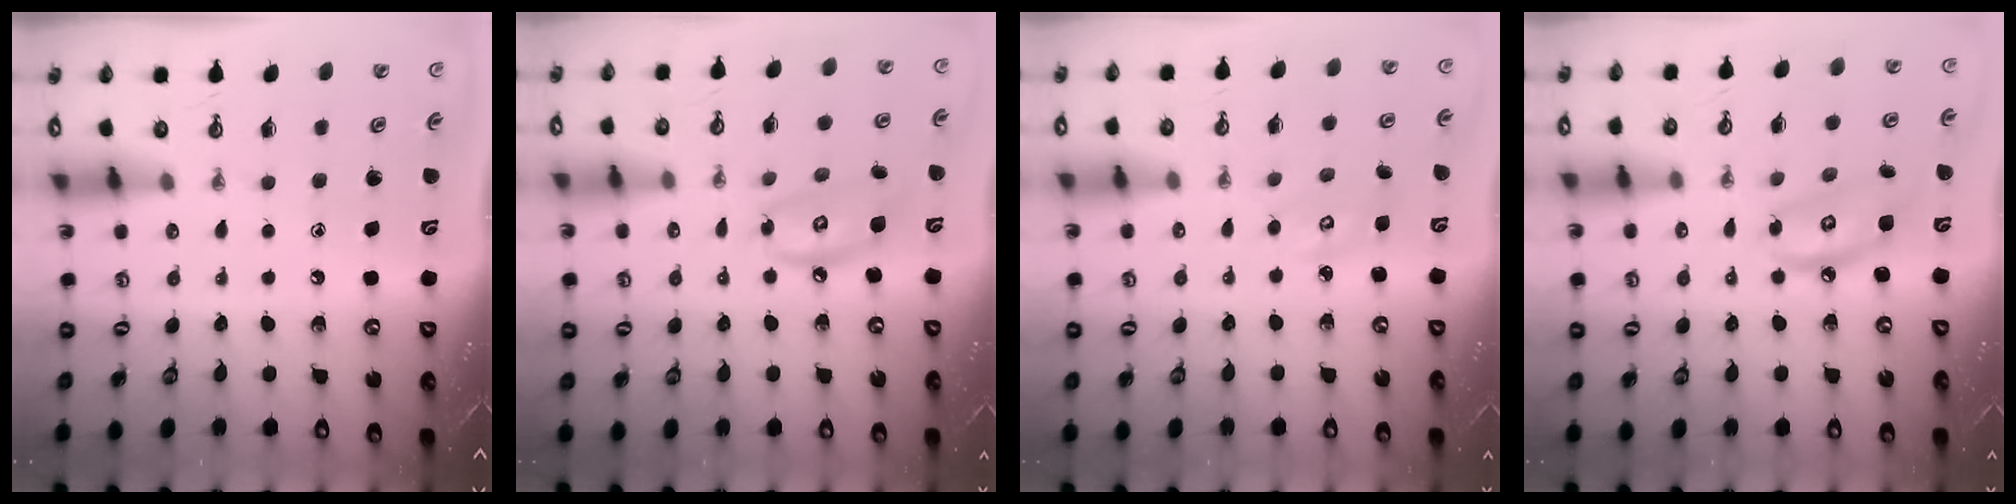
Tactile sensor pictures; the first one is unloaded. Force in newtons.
{"total": 9.8, "press": 9.7, "slide": 1.0}
{"total": 2.7, "press": 2.7, "slide": 0.0}
{"total": 8.3, "press": 8.3, "slide": 0.7}